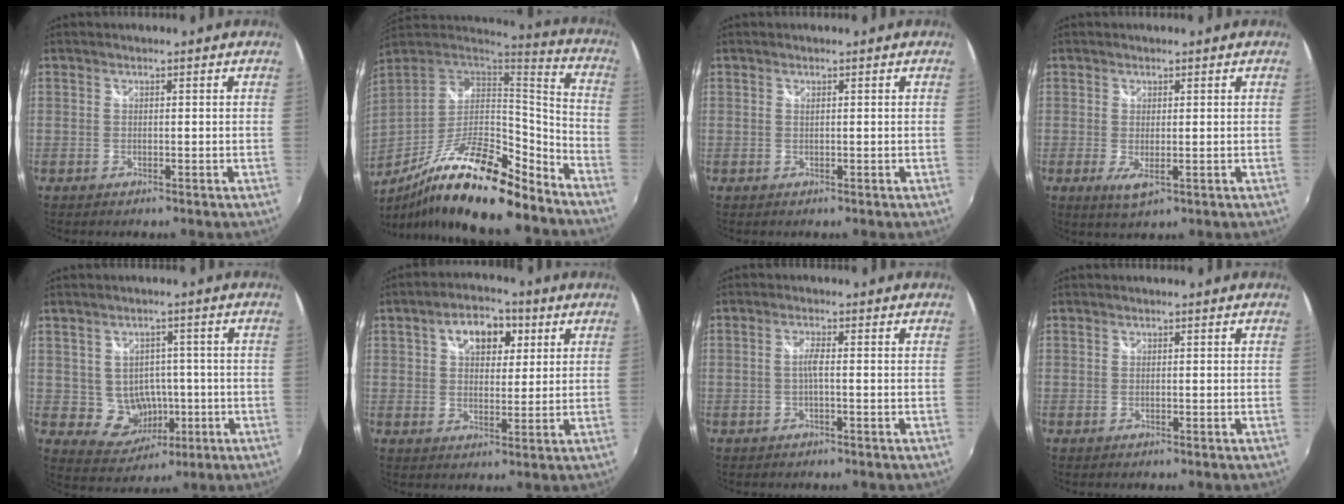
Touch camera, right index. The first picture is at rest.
{"total": 23.3, "force": [-15.4, 5.7, 16.5], "torque": [-0.295, -0.032, -0.268]}
{"total": 0.0}
{"total": 3.0, "force": [-0.5, 1.0, 2.8], "torque": [-0.051, -0.013, -0.005]}
{"total": 7.2, "force": [-1.0, 6.8, 2.3], "torque": [-0.056, 0.008, 0.007]}
{"total": 9.1, "force": [3.6, 5.5, 6.2], "torque": [-0.101, 0.027, 0.057]}
{"total": 1.6, "force": [-0.3, -0.2, 1.6], "torque": [-0.029, 0.000, -0.007]}
{"total": 0.0}